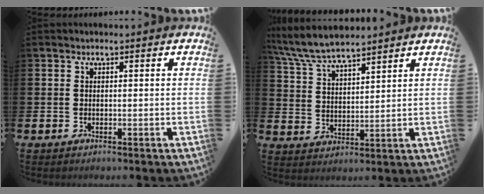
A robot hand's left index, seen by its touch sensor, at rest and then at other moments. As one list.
[{"total": 7.0, "force": [6.6, 1.0, 2.0], "torque": [-0.068, -0.025, 0.122]}]